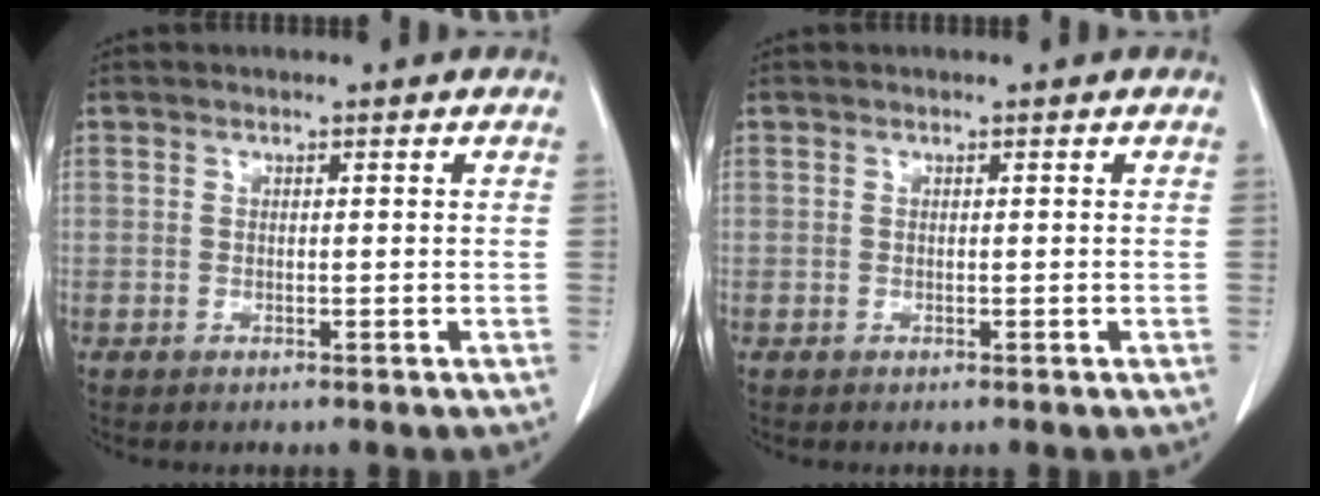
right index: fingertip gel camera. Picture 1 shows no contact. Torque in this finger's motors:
{"motor_torque": [0.00, 0.00, 0.00, 0.00]}